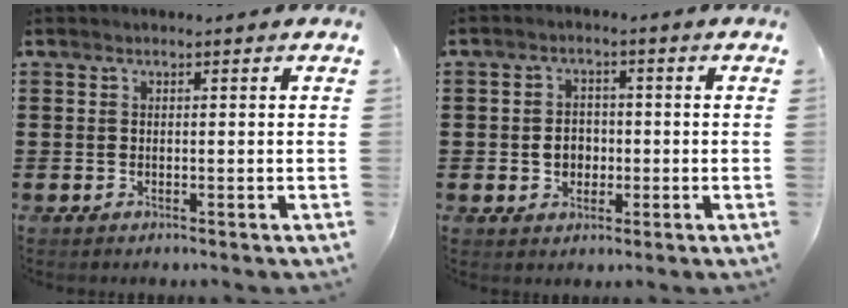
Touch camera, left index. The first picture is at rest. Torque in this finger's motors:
{"motor_torque": [0.45, 0.45, 0.11, 0.04]}